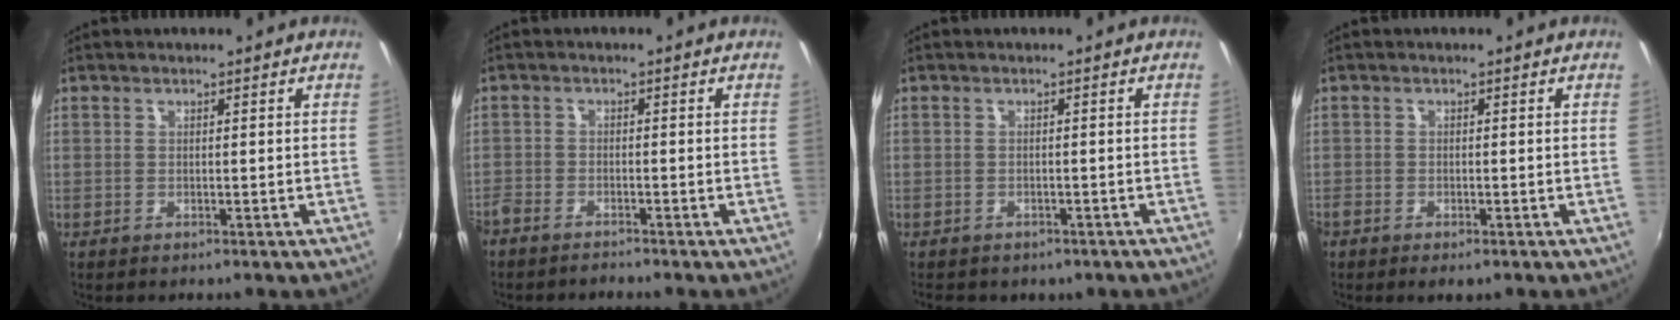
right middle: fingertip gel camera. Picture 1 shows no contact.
{"total": 4.0, "force": [-3.7, 1.0, 1.1], "torque": [-0.038, -0.014, -0.071]}
{"total": 4.6, "force": [-3.3, 2.6, 1.9], "torque": [-0.042, -0.018, -0.039]}
{"total": 2.4, "force": [-1.8, 1.0, 1.2], "torque": [-0.031, -0.011, -0.033]}